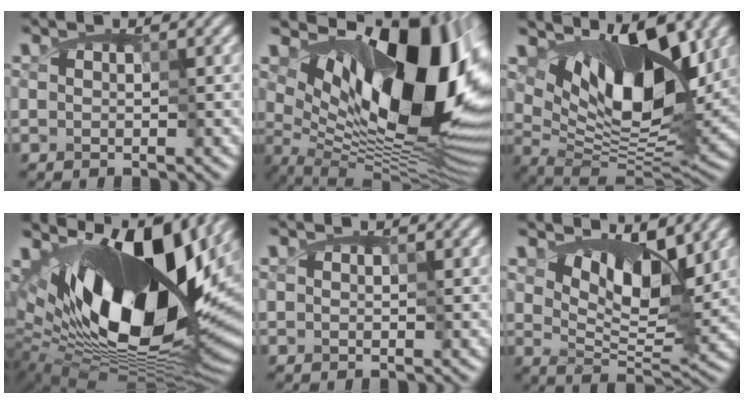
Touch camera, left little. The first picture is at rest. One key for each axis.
{"total": 16.1, "fx": 3.3, "fy": 8.3, "fz": 13.4, "tx": -0.207, "ty": -0.013, "tz": 0.059}
{"total": 11.5, "fx": 4.5, "fy": 5.3, "fz": 9.2, "tx": -0.142, "ty": -0.003, "tz": 0.075}
{"total": 17.7, "fx": 3.6, "fy": 9.2, "fz": 14.7, "tx": -0.249, "ty": -0.008, "tz": 0.070}
{"total": 0.0}
{"total": 6.9, "fx": 2.3, "fy": 3.4, "fz": 5.6, "tx": -0.102, "ty": -0.014, "tz": 0.043}